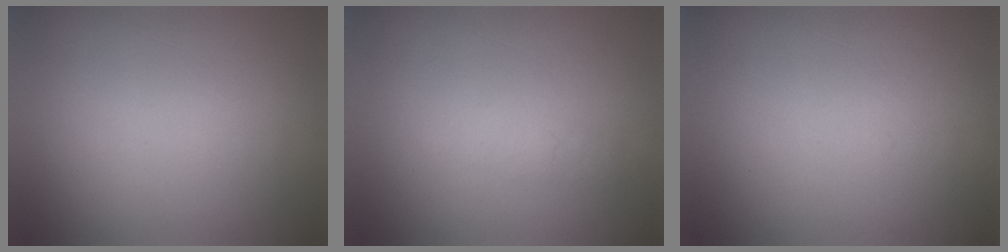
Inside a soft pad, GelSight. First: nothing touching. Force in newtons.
{"total": 1.3}
{"total": 0.0}